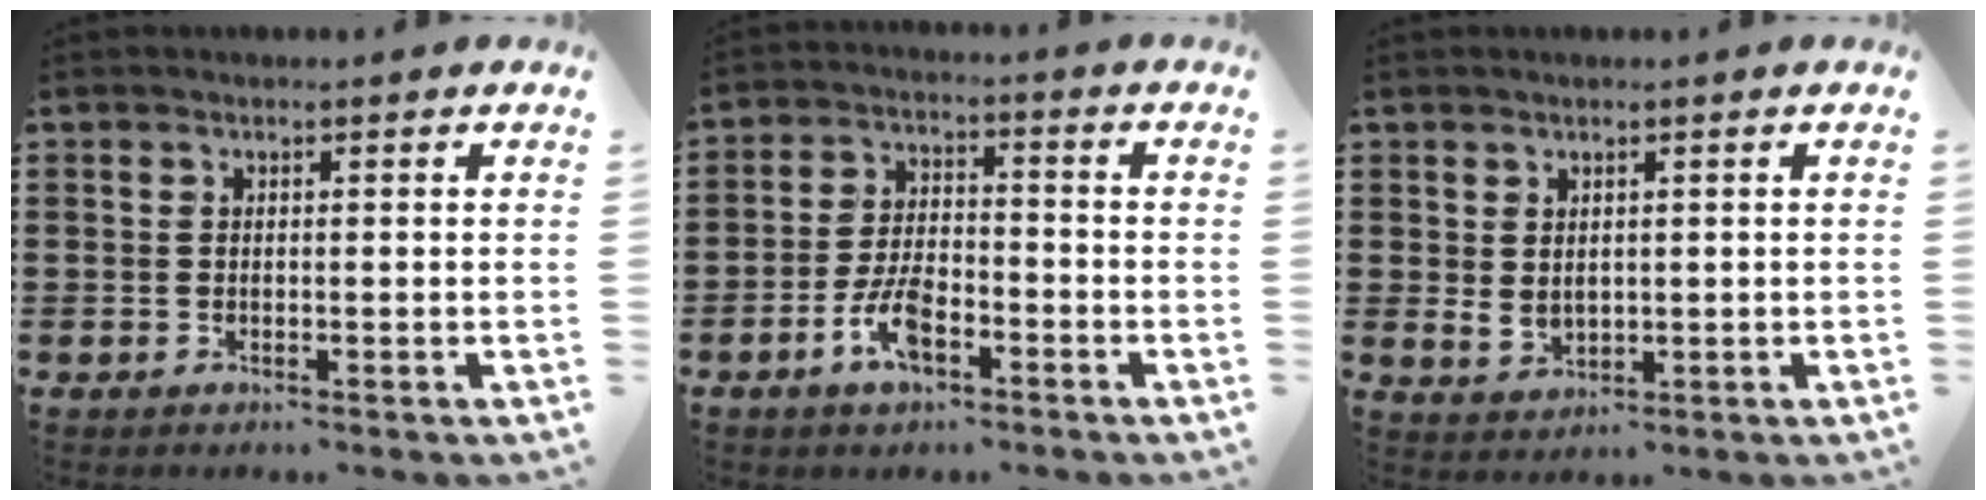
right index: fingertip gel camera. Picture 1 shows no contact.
{"total": 6.7, "force": [-3.3, 2.9, 5.0], "torque": [-0.113, 0.002, -0.066]}
{"total": 2.4, "force": [1.3, 1.6, 1.1], "torque": [-0.025, 0.004, 0.026]}